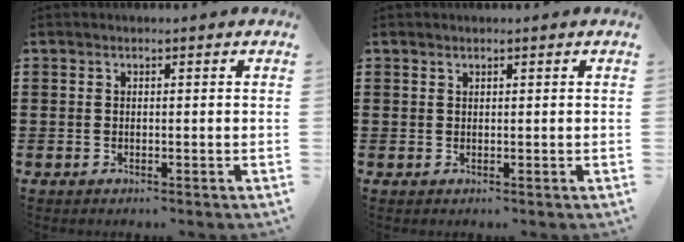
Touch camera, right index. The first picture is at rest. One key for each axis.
{"total": 0.6, "fx": 0.4, "fy": 0.4, "fz": 0.1, "tx": -0.003, "ty": 0.001, "tz": 0.009}